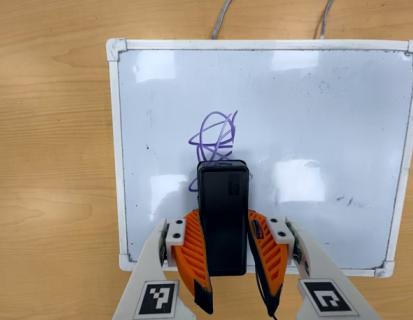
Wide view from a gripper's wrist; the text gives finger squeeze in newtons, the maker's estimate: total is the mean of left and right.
{"total": 7.9, "left": 6.3, "right": 9.4}